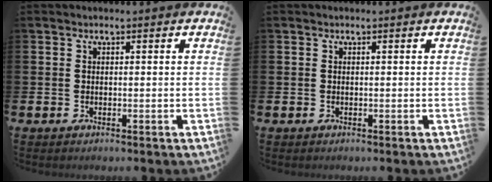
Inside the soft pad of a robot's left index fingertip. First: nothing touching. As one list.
[{"total": 0.0}]